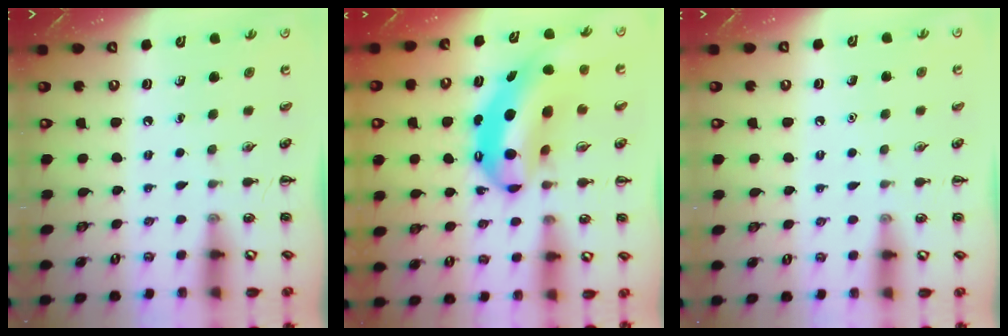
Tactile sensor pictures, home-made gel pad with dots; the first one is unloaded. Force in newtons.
{"total": 14.1, "press": 13.6, "slide": 3.5}
{"total": 1.6, "press": 1.5, "slide": 0.1}